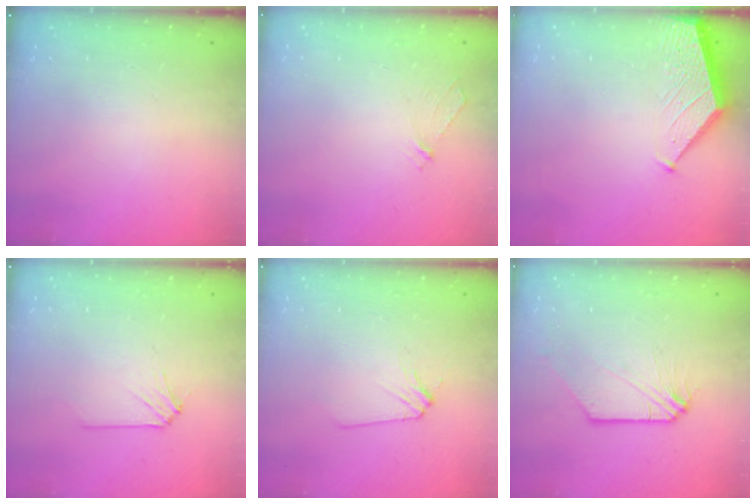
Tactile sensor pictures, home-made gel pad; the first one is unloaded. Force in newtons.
{"total": 2.2, "press": 2.2, "slide": 0.2}
{"total": 3.3, "press": 3.3, "slide": 0.4}
{"total": 2.1, "press": 2.1, "slide": 0.4}
{"total": 2.3, "press": 2.3, "slide": 0.3}
{"total": 0.0}